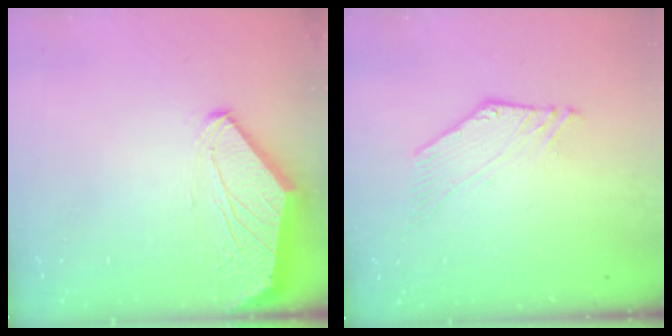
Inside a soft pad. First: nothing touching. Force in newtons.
{"total": 1.8, "press": 1.8, "slide": 0.5}